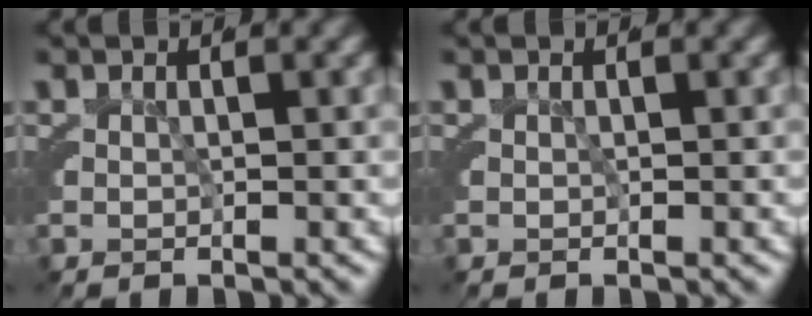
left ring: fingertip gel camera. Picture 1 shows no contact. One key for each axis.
{"total": 0.0}